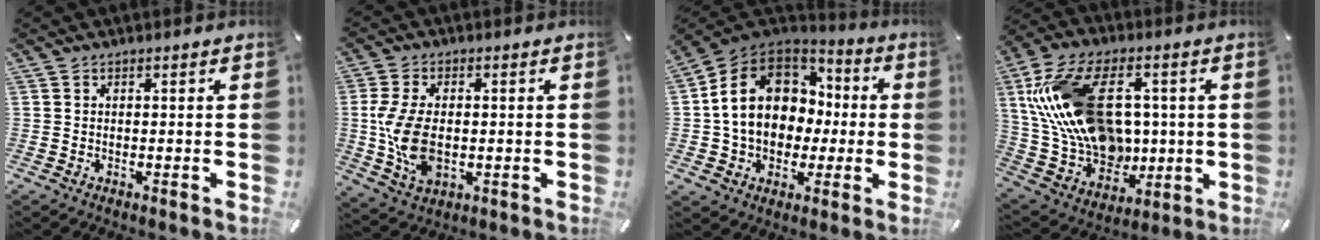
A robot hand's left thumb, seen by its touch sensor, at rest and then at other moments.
{"total": 11.1, "force": [-0.7, 6.9, 8.7], "torque": [-0.208, -0.006, -0.013]}
{"total": 15.0, "force": [0.2, 12.9, 7.7], "torque": [-0.160, 0.010, 0.009]}
{"total": 23.2, "force": [5.9, 16.2, 15.6], "torque": [-0.325, -0.019, 0.109]}